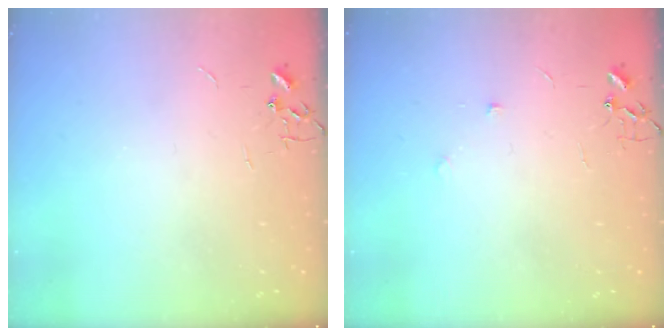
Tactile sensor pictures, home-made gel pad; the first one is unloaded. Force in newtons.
{"total": 5.1, "press": 4.9, "slide": 1.7}